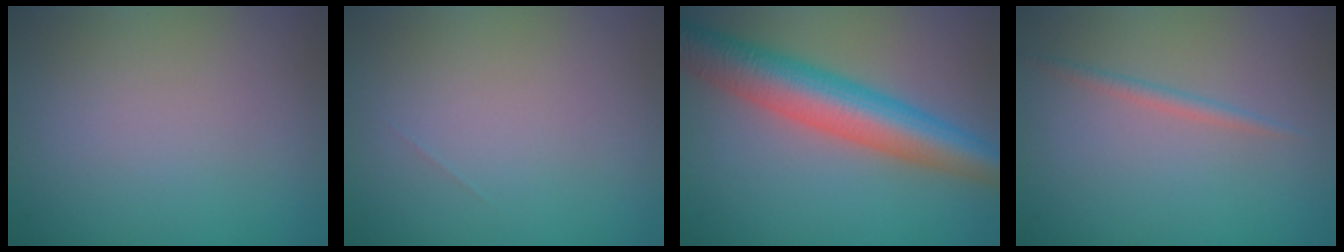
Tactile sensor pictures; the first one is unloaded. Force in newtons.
{"total": 0.0}
{"total": 8.4, "press": 8.4, "slide": 0.3}
{"total": 1.1, "press": 1.1, "slide": 0.1}